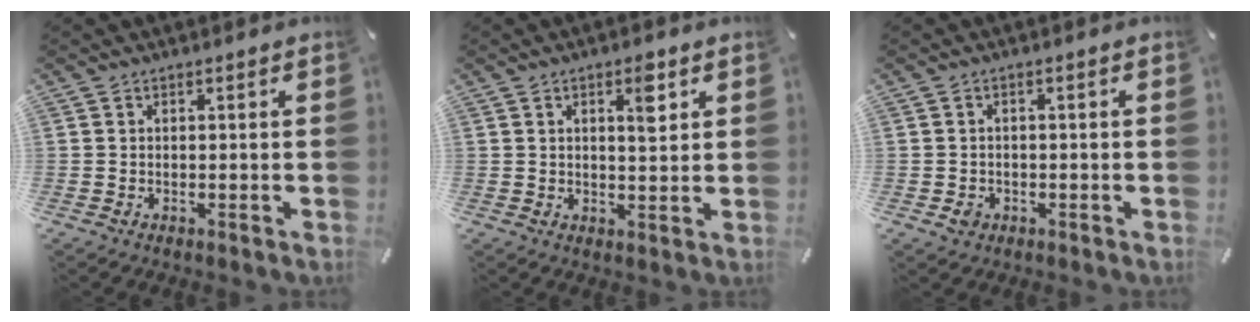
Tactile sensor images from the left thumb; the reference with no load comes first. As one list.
[{"total": 5.4, "force": [2.2, 2.0, 4.4], "torque": [-0.062, -0.008, 0.031]}, {"total": 2.6, "force": [-0.9, 2.1, 1.2], "torque": [-0.021, 0.003, -0.016]}]